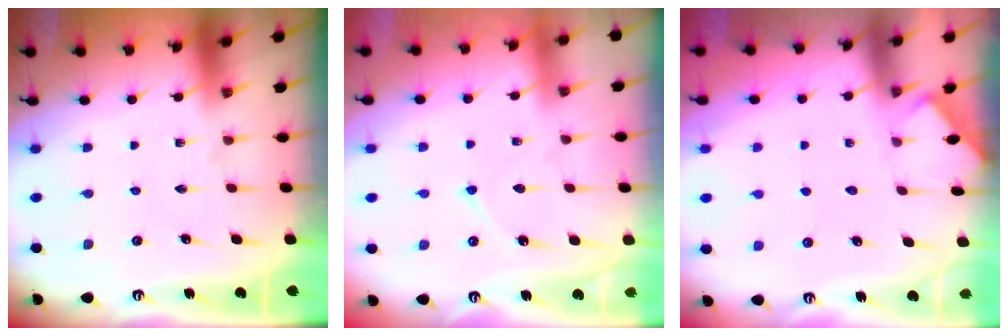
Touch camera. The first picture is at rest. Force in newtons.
{"total": 5.1, "press": 5.1, "slide": 0.6}
{"total": 1.9, "press": 1.9, "slide": 0.3}